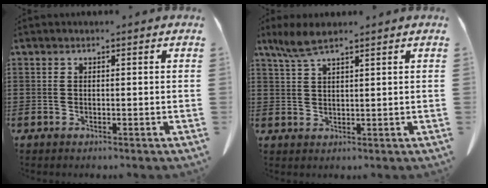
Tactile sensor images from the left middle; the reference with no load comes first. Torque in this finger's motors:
{"motor_torque": [0.33, -0.03, 0.12, 0.04]}